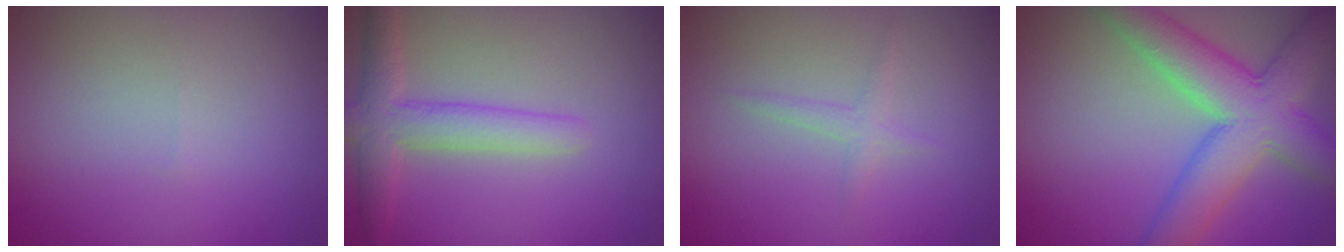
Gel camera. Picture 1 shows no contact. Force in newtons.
{"total": 3.9, "press": 3.9, "slide": 0.2}
{"total": 1.2, "press": 1.2, "slide": 0.1}
{"total": 8.5, "press": 8.4, "slide": 0.4}